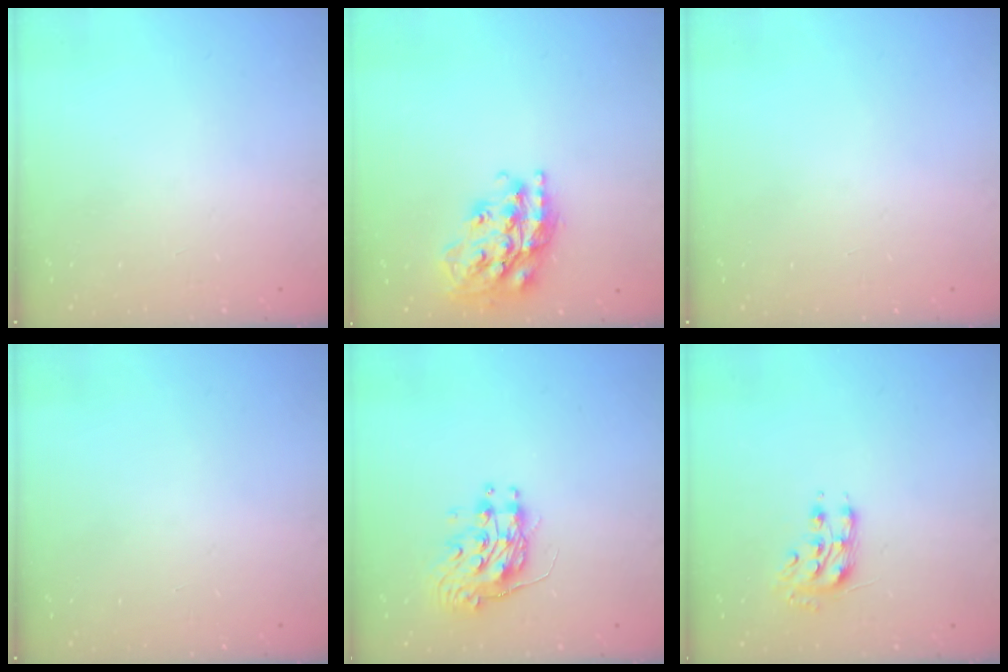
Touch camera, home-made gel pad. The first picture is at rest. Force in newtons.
{"total": 21.4, "press": 21.4, "slide": 1.6}
{"total": 0.0}
{"total": 0.0}
{"total": 9.6, "press": 9.6, "slide": 0.4}
{"total": 8.1, "press": 8.0, "slide": 1.0}